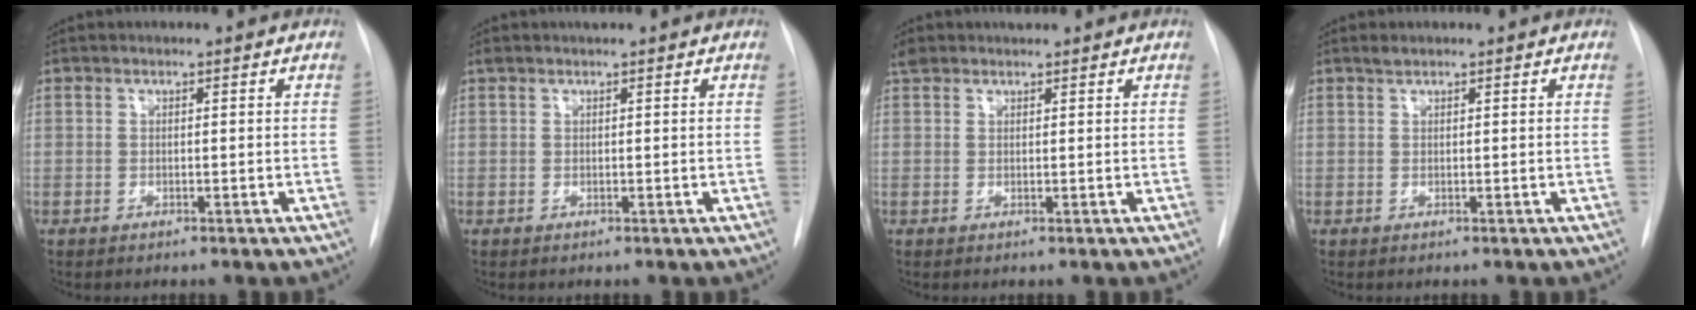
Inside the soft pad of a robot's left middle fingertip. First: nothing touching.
{"total": 1.0, "force": [0.8, 0.0, 0.5], "torque": [-0.014, 0.016, 0.019]}
{"total": 2.3, "force": [2.1, 0.9, 0.6], "torque": [-0.015, 0.019, 0.036]}
{"total": 0.7, "force": [0.6, 0.1, 0.2], "torque": [-0.010, 0.003, 0.015]}